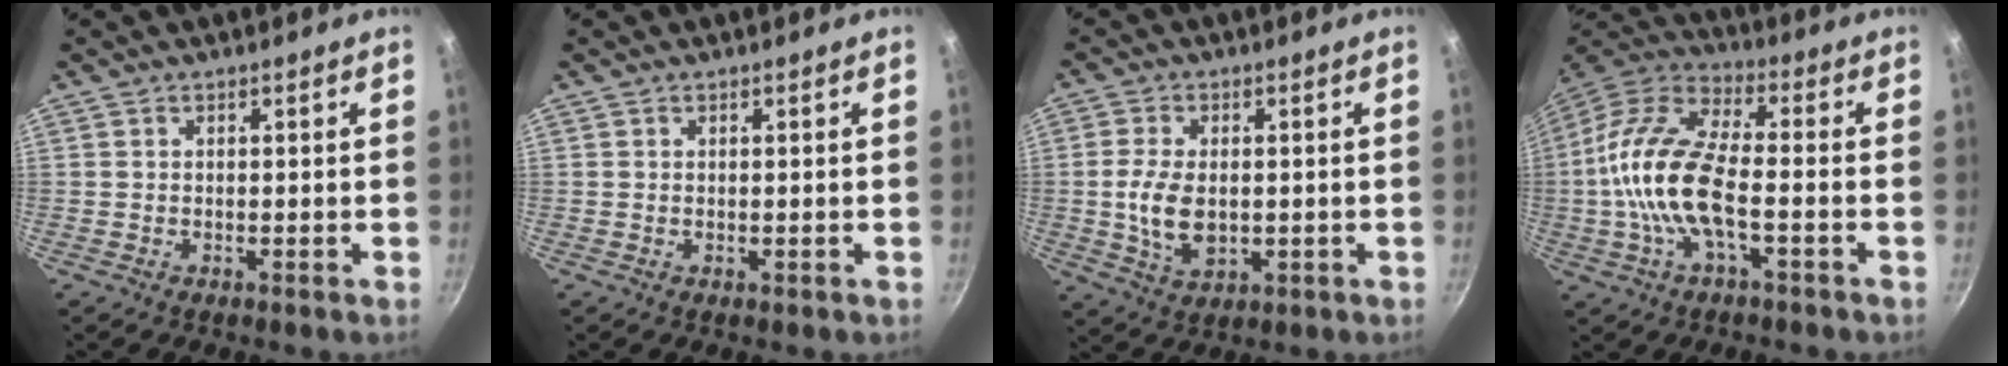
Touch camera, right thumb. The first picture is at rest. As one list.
[{"total": 0.0}, {"total": 8.5, "force": [-0.3, 5.3, 6.7], "torque": [-0.126, -0.002, 0.001]}, {"total": 17.0, "force": [-2.9, 7.3, 15.0], "torque": [-0.292, 0.037, -0.075]}]